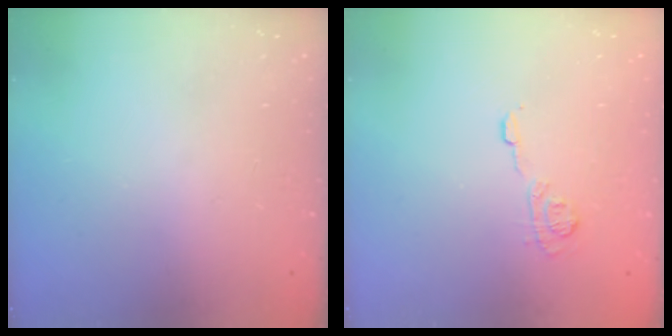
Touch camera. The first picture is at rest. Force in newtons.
{"total": 7.8, "press": 7.8, "slide": 0.6}